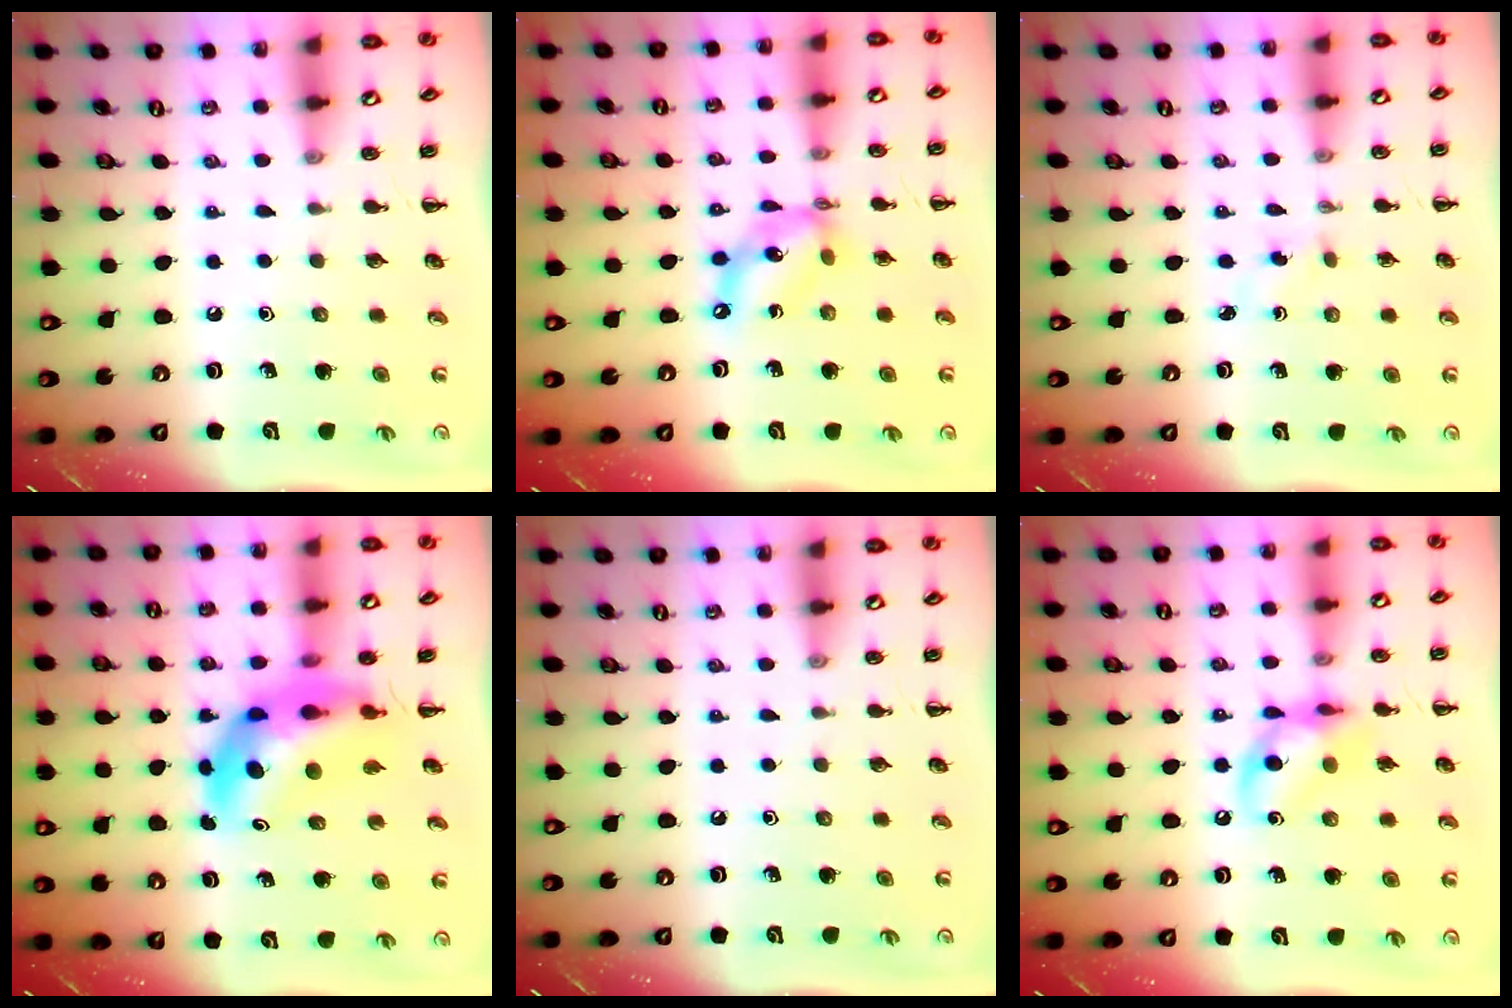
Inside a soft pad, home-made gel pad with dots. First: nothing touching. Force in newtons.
{"total": 10.9, "press": 10.5, "slide": 2.6}
{"total": 1.7, "press": 1.5, "slide": 0.8}
{"total": 11.2, "press": 10.7, "slide": 3.3}
{"total": 0.0}
{"total": 12.2, "press": 12.0, "slide": 2.0}